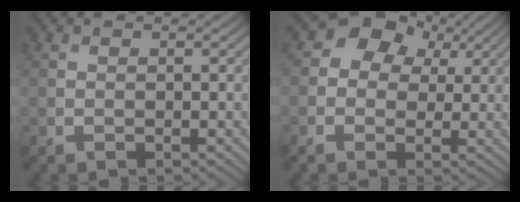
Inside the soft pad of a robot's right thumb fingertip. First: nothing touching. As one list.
[{"total": 6.2, "force": [2.1, 4.9, 3.2], "torque": [-0.057, 0.001, 0.015]}]